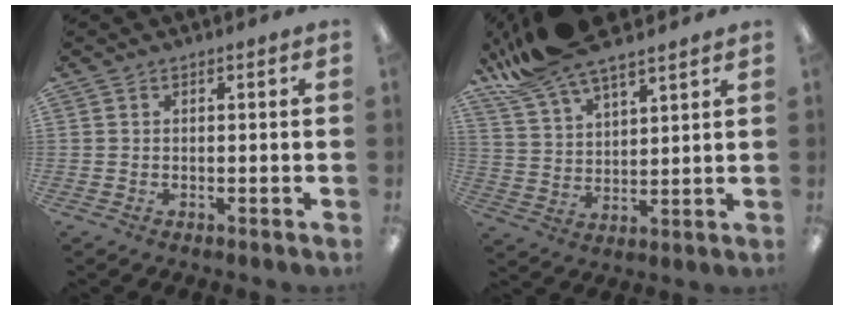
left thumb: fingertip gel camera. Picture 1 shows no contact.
{"total": 13.1, "force": [11.2, 3.3, 5.9], "torque": [-0.135, -0.051, 0.207]}